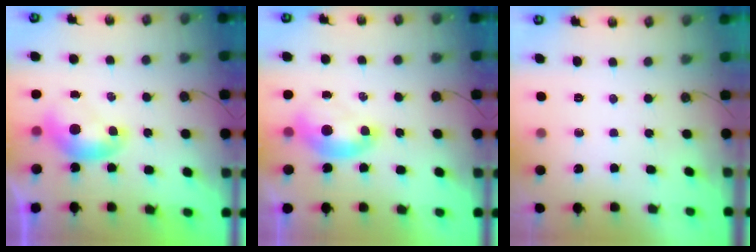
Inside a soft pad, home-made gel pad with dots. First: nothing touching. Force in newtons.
{"total": 1.6, "press": 1.5, "slide": 0.6}
{"total": 0.0}